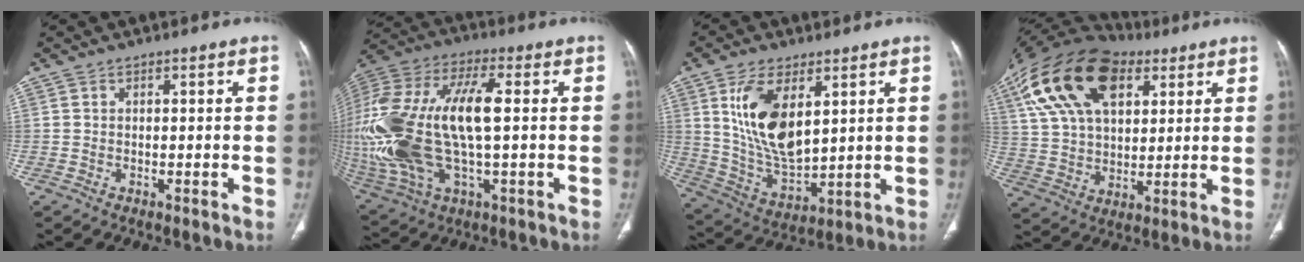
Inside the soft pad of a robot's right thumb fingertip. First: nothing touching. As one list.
[{"total": 29.5, "force": [0.2, 13.0, 26.4], "torque": [-0.637, 0.011, 0.014]}, {"total": 15.0, "force": [5.1, 7.4, 12.1], "torque": [-0.222, -0.028, 0.111]}, {"total": 24.0, "force": [11.1, 13.2, 16.6], "torque": [-0.316, 0.007, 0.199]}]